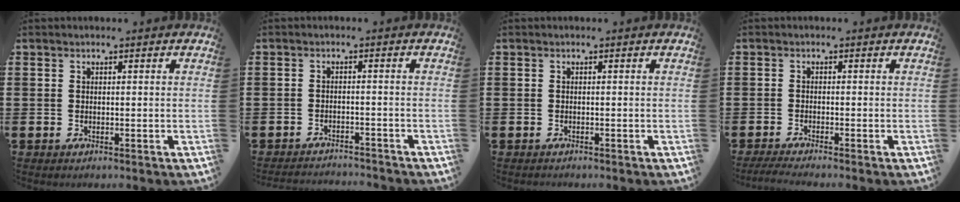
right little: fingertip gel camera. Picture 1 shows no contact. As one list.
[{"total": 1.9, "force": [-1.8, -0.3, -0.4], "torque": [0.004, 0.002, -0.038]}, {"total": 0.0}, {"total": 1.4, "force": [-1.1, 0.0, 0.9], "torque": [-0.013, 0.001, -0.020]}]